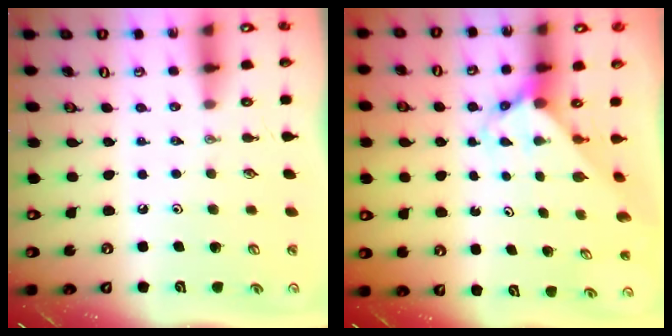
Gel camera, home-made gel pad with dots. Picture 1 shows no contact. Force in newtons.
{"total": 3.6, "press": 3.5, "slide": 0.4}